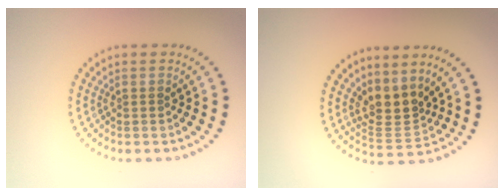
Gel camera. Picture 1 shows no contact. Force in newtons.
{"total": 3.3, "press": 2.5, "slide": 2.2}